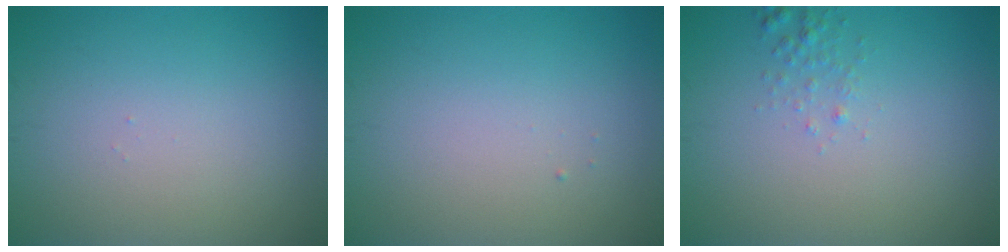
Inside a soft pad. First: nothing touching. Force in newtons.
{"total": 0.0}
{"total": 0.9, "press": 0.9, "slide": 0.1}